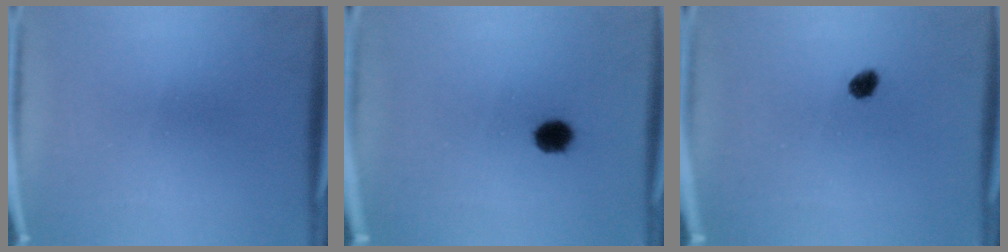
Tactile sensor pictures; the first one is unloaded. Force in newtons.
{"total": 3.4}
{"total": 2.2}